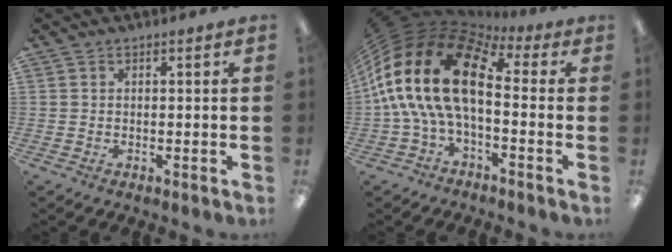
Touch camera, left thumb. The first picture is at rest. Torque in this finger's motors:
{"motor_torque": [0.08, 1.95, 1.69, -1.08, 1.05]}